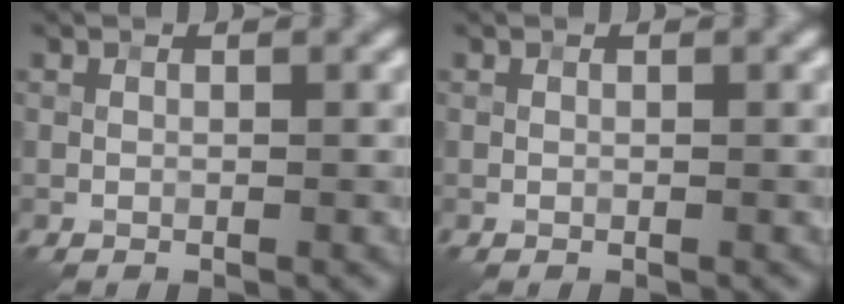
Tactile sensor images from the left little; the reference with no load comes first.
{"total": 0.0}